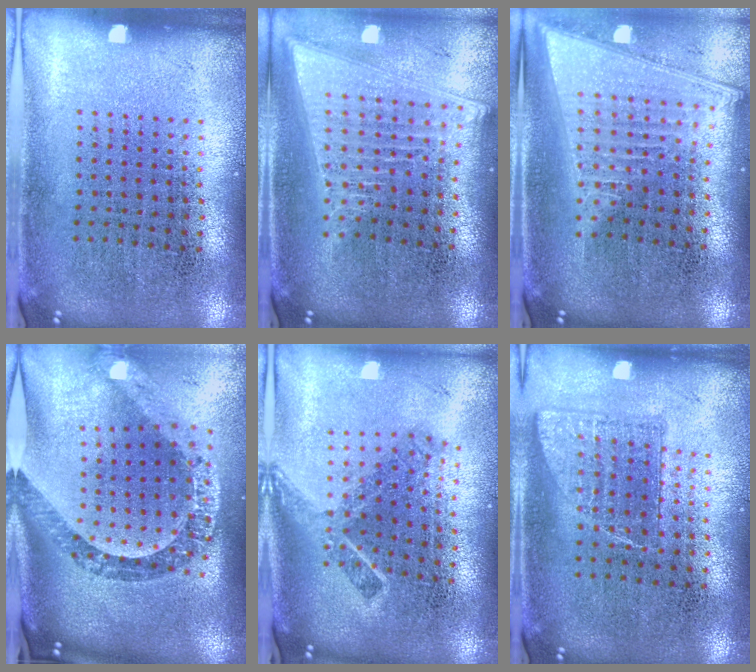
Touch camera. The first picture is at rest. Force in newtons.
{"total": 2.1, "press": 1.8, "slide": 1.1}
{"total": 2.1, "press": 1.8, "slide": 1.1}
{"total": 2.6, "press": 2.0, "slide": 1.6}
{"total": 2.1, "press": 1.4, "slide": 1.5}
{"total": 0.8, "press": 0.8, "slide": 0.1}